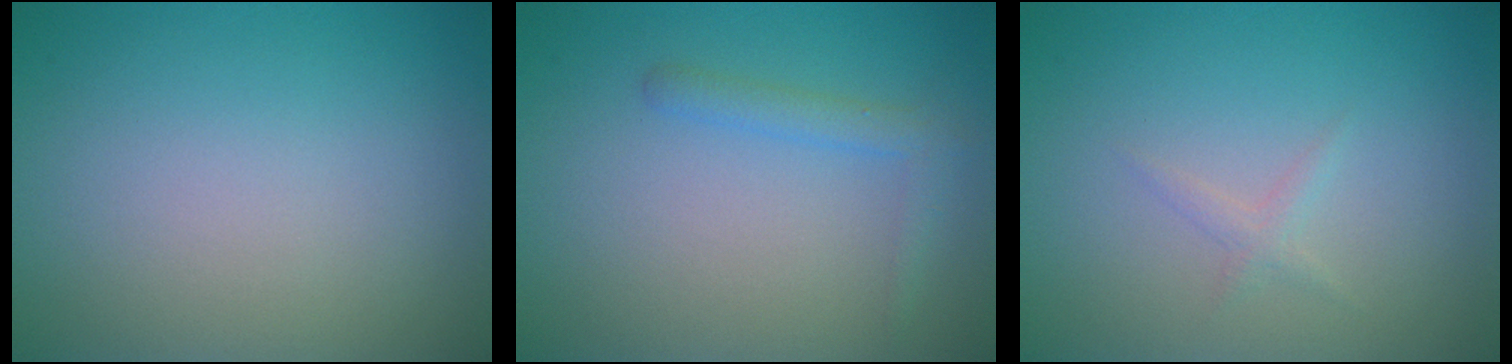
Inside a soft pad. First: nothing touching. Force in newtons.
{"total": 1.7, "press": 1.7, "slide": 0.1}
{"total": 0.8, "press": 0.8, "slide": 0.0}